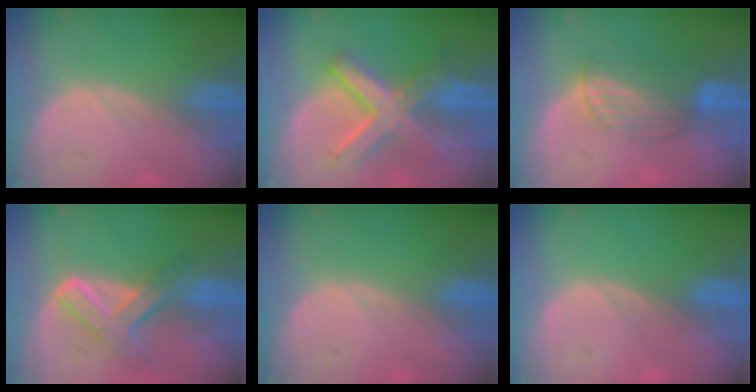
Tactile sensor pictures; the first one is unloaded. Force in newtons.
{"total": 9.0, "press": 9.0, "slide": 0.7}
{"total": 6.9, "press": 5.8, "slide": 3.8}
{"total": 7.6, "press": 6.3, "slide": 4.3}
{"total": 0.0}
{"total": 0.0}